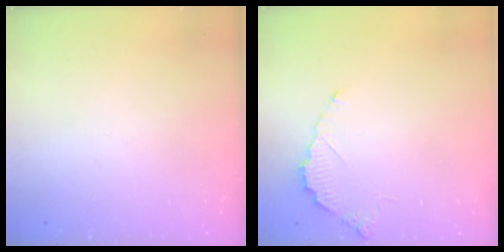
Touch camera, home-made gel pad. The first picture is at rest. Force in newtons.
{"total": 4.1, "press": 4.1, "slide": 0.3}